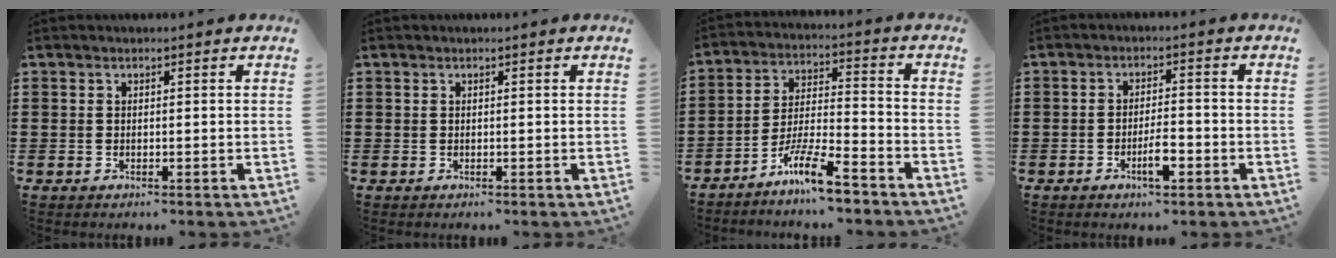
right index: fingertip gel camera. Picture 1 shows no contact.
{"total": 0.0}
{"total": 9.0, "force": [-7.2, 1.0, 5.3], "torque": [-0.107, 0.008, -0.139]}
{"total": 4.4, "force": [-2.0, 1.3, 3.7], "torque": [-0.067, 0.003, -0.037]}